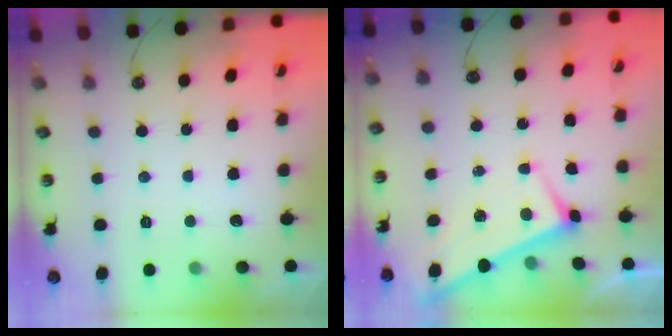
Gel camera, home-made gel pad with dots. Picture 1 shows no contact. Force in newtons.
{"total": 3.0, "press": 3.0, "slide": 0.1}